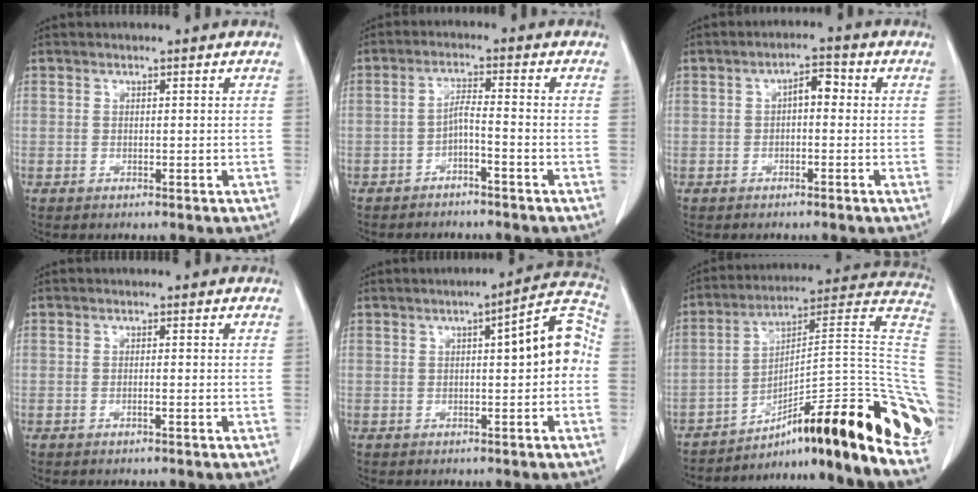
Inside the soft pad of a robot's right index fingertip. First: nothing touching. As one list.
[{"total": 2.8, "force": [-1.5, 0.1, 2.3], "torque": [-0.042, 0.012, -0.028]}, {"total": 3.5, "force": [0.4, 1.6, 3.1], "torque": [-0.047, 0.017, 0.004]}, {"total": 0.7, "force": [-0.3, 0.0, 0.6], "torque": [-0.018, -0.002, -0.002]}, {"total": 8.5, "force": [0.6, 1.6, 8.3], "torque": [-0.101, 0.031, 0.003]}, {"total": 28.7, "force": [-17.4, 1.1, 22.8], "torque": [-0.213, 0.017, -0.259]}]